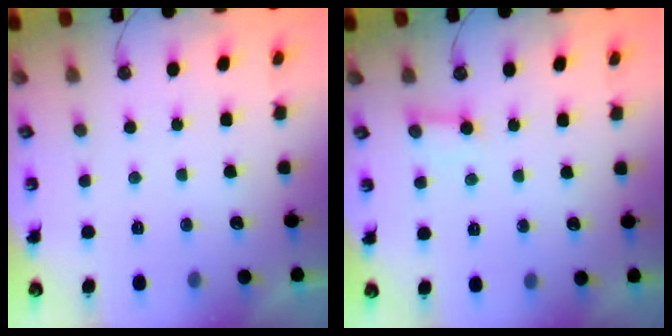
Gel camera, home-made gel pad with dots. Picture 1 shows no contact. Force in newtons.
{"total": 4.7, "press": 4.7, "slide": 0.4}